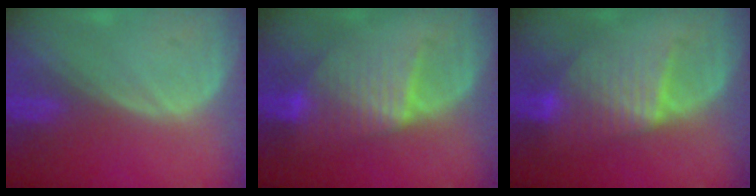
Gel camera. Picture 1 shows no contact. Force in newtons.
{"total": 6.6, "press": 6.6, "slide": 0.1}
{"total": 6.6, "press": 6.6, "slide": 0.1}